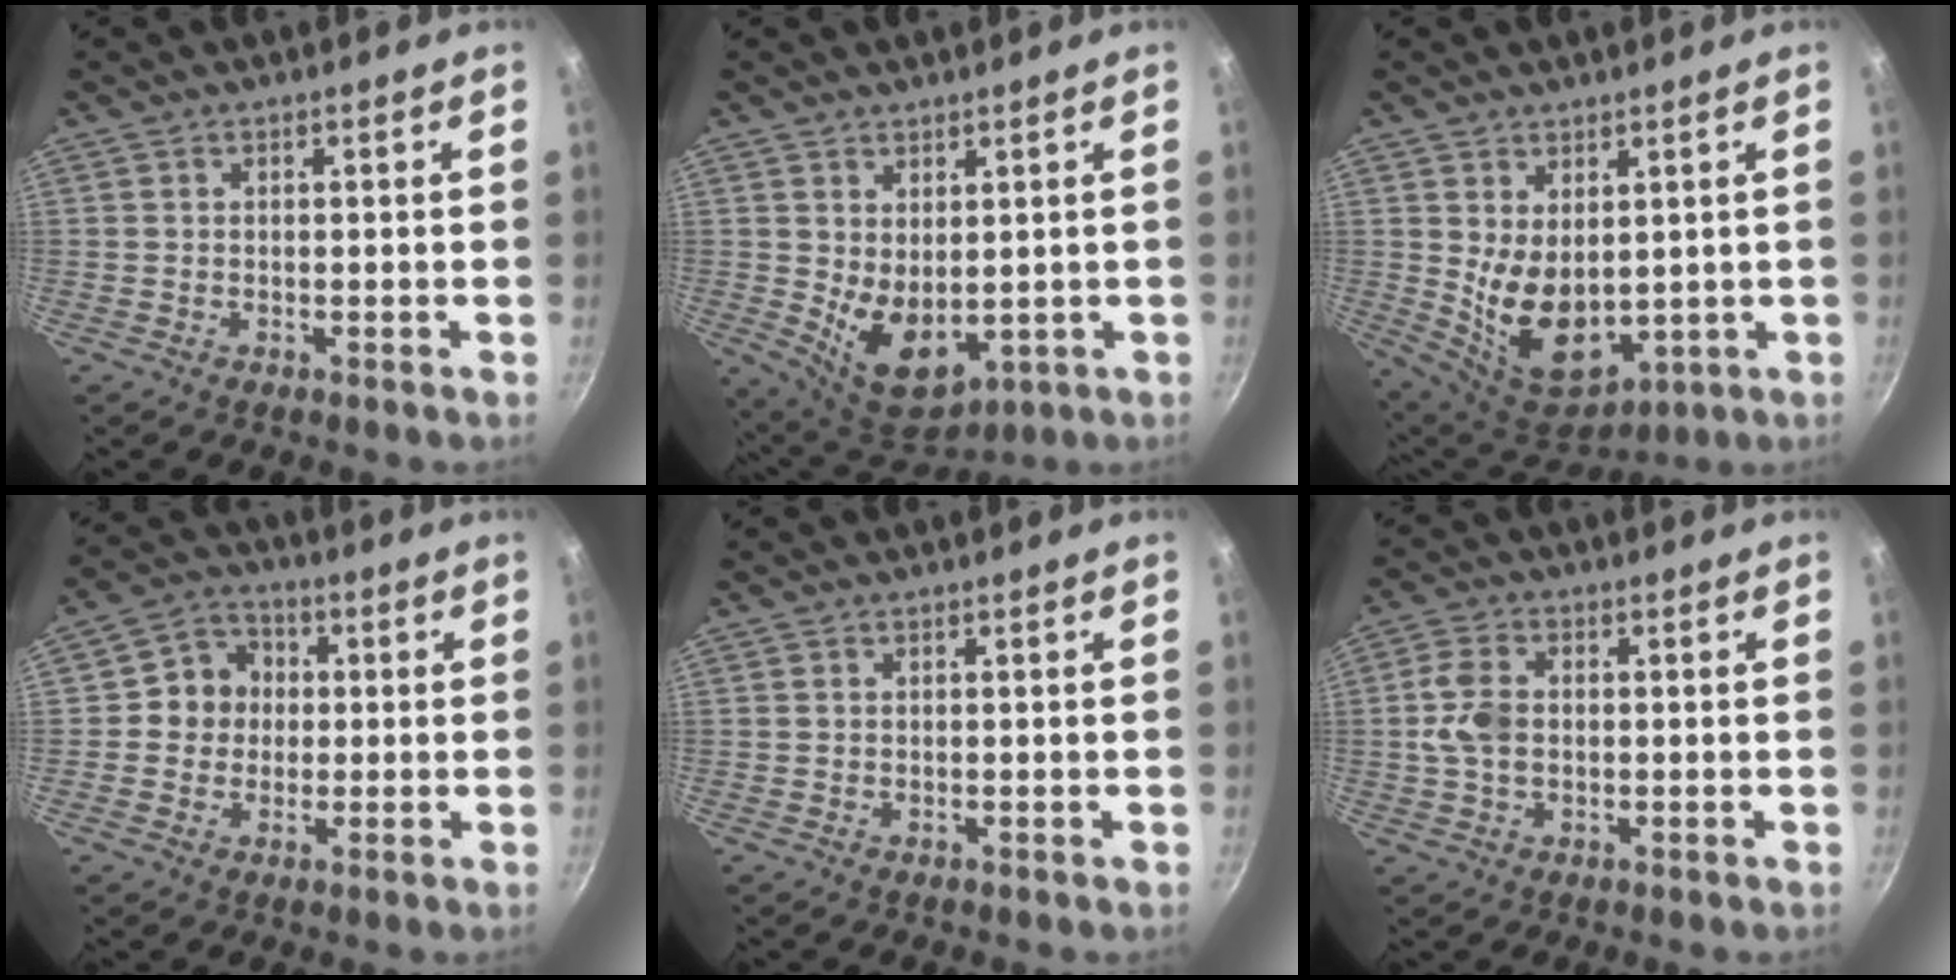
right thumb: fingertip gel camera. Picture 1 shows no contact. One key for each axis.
{"total": 9.6, "fx": 0.8, "fy": 6.1, "fz": 7.3, "tx": -0.091, "ty": -0.029, "tz": 0.038}
{"total": 12.1, "fx": 1.2, "fy": 7.7, "fz": 9.2, "tx": -0.128, "ty": -0.038, "tz": 0.051}
{"total": 7.5, "fx": 0.4, "fy": 7.0, "fz": 2.7, "tx": 0.000, "ty": 0.015, "tz": -0.010}
{"total": 0.0}
{"total": 6.4, "fx": -0.1, "fy": 4.4, "fz": 4.7, "tx": -0.090, "ty": 0.013, "tz": -0.009}